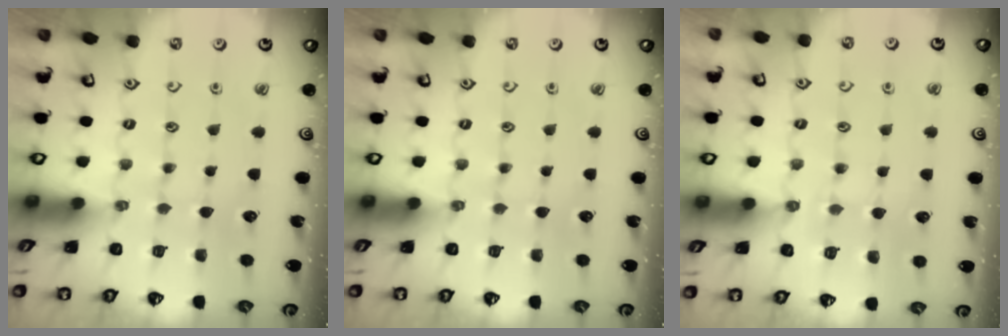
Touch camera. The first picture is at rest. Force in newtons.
{"total": 0.0}
{"total": 2.5, "press": 2.5, "slide": 0.4}